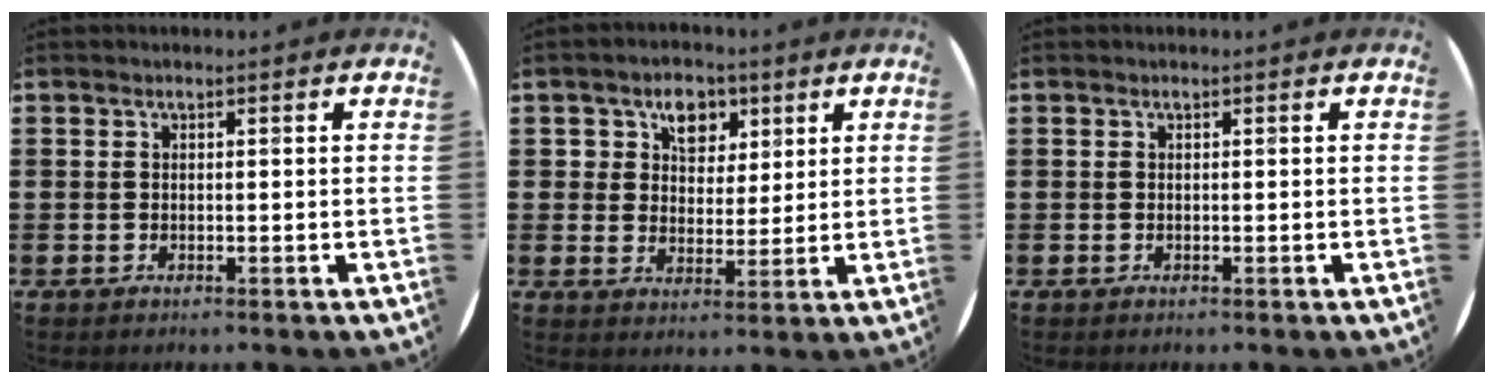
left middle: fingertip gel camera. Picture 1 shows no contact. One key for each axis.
{"total": 5.2, "fx": 2.9, "fy": 3.9, "fz": 1.7, "tx": -0.027, "ty": 0.010, "tz": 0.046}
{"total": 0.0}